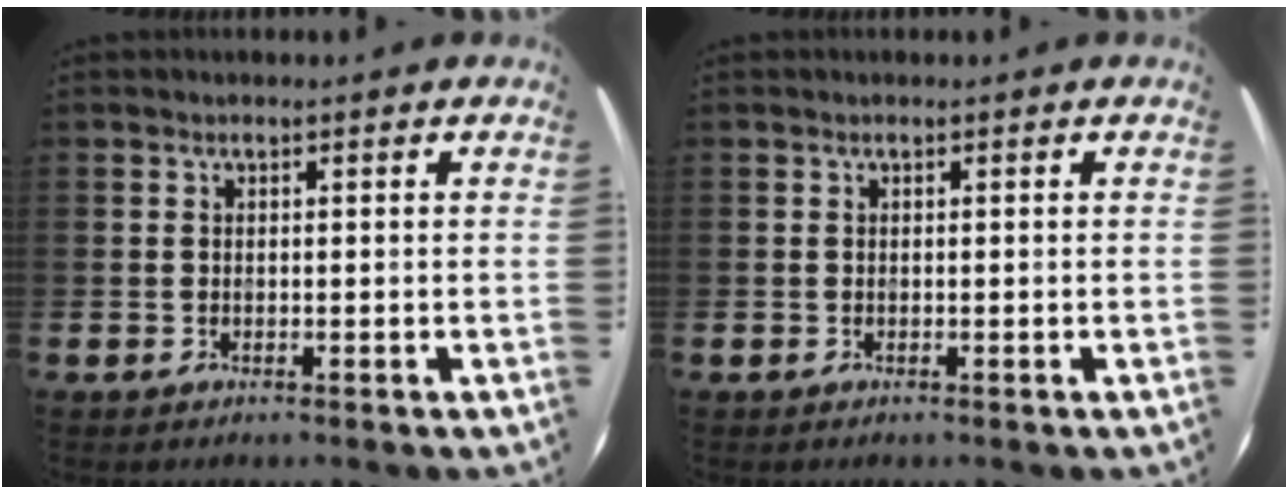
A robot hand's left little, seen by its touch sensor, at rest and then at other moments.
{"total": 0.0}